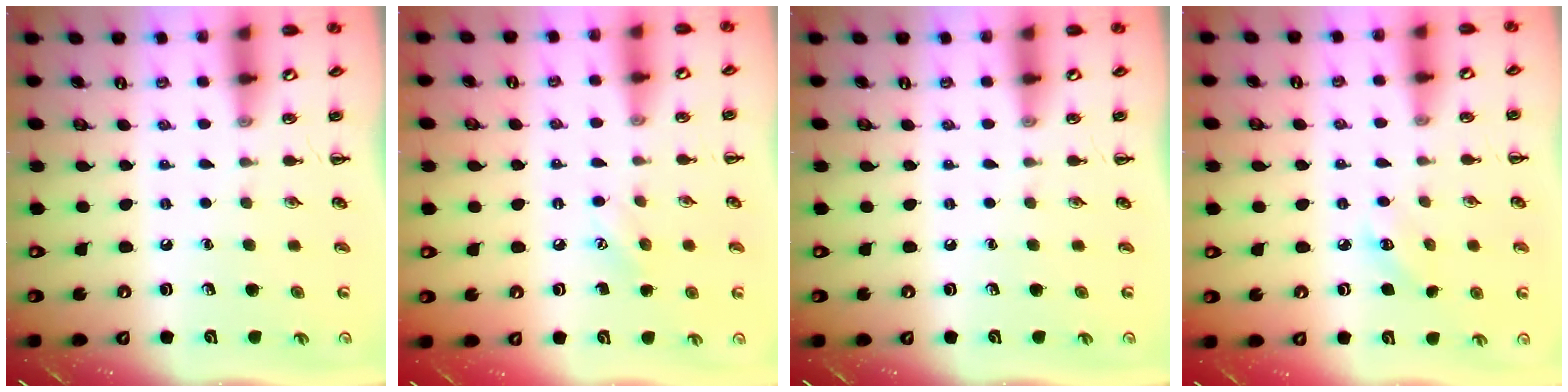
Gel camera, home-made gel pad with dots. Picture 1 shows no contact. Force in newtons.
{"total": 5.8, "press": 5.6, "slide": 1.5}
{"total": 0.0}
{"total": 3.6, "press": 3.5, "slide": 0.9}